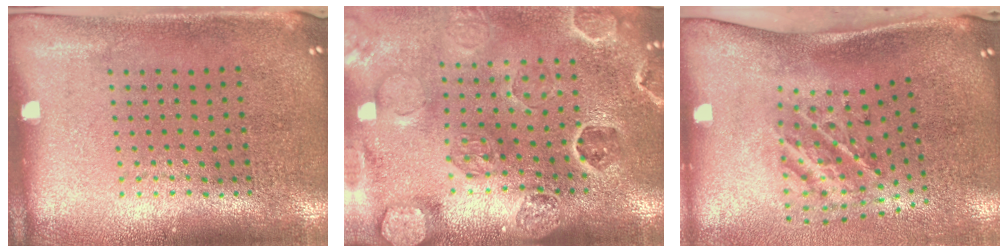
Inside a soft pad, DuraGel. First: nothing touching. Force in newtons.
{"total": 2.7, "press": 2.7, "slide": 0.3}
{"total": 2.3, "press": 1.3, "slide": 1.9}